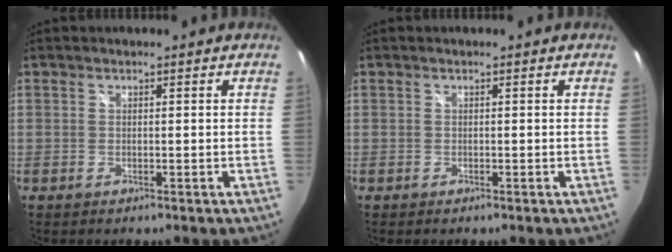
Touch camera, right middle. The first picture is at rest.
{"total": 0.0}